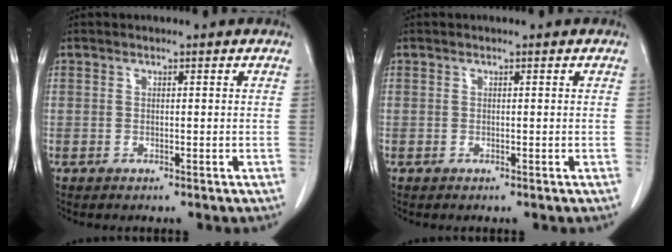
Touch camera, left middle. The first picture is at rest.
{"total": 0.0}